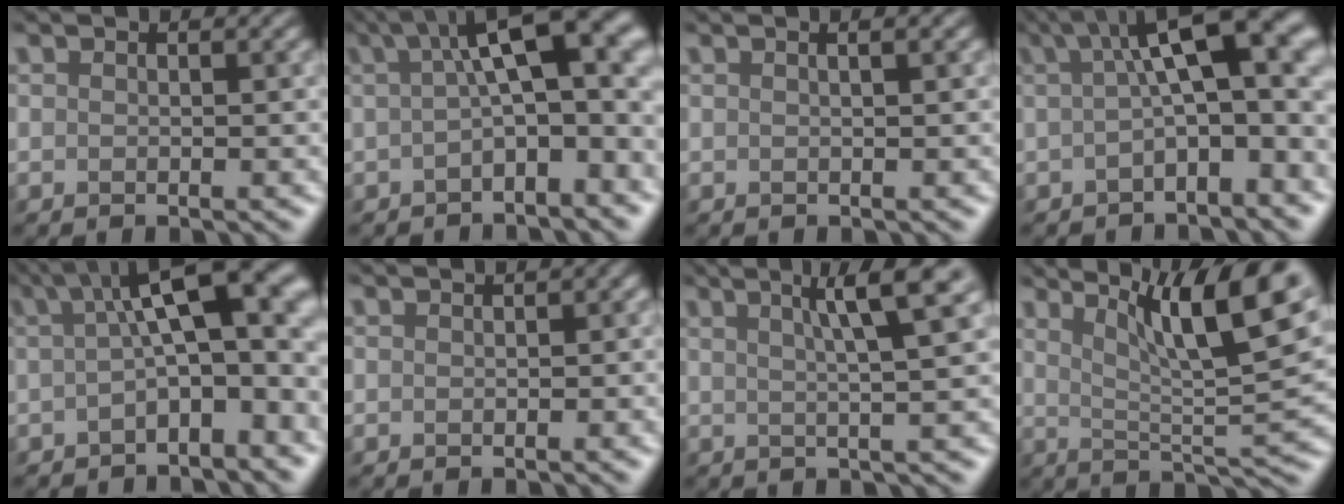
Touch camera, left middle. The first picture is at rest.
{"total": 9.4, "force": [1.2, 3.4, 8.7], "torque": [-0.108, 0.025, 0.010]}
{"total": 2.9, "force": [1.3, 1.4, 2.1], "torque": [-0.002, 0.012, -0.010]}
{"total": 9.9, "force": [1.6, 3.4, 9.1], "torque": [-0.114, 0.025, 0.016]}
{"total": 10.6, "force": [1.3, 3.9, 9.8], "torque": [-0.118, 0.024, 0.012]}
{"total": 1.1, "force": [0.0, 0.5, 1.0], "torque": [-0.005, 0.002, 0.005]}
{"total": 6.4, "force": [2.9, 0.9, 5.7], "torque": [-0.067, 0.019, 0.044]}
{"total": 11.6, "force": [5.3, 3.0, 9.9], "torque": [-0.125, 0.006, 0.084]}